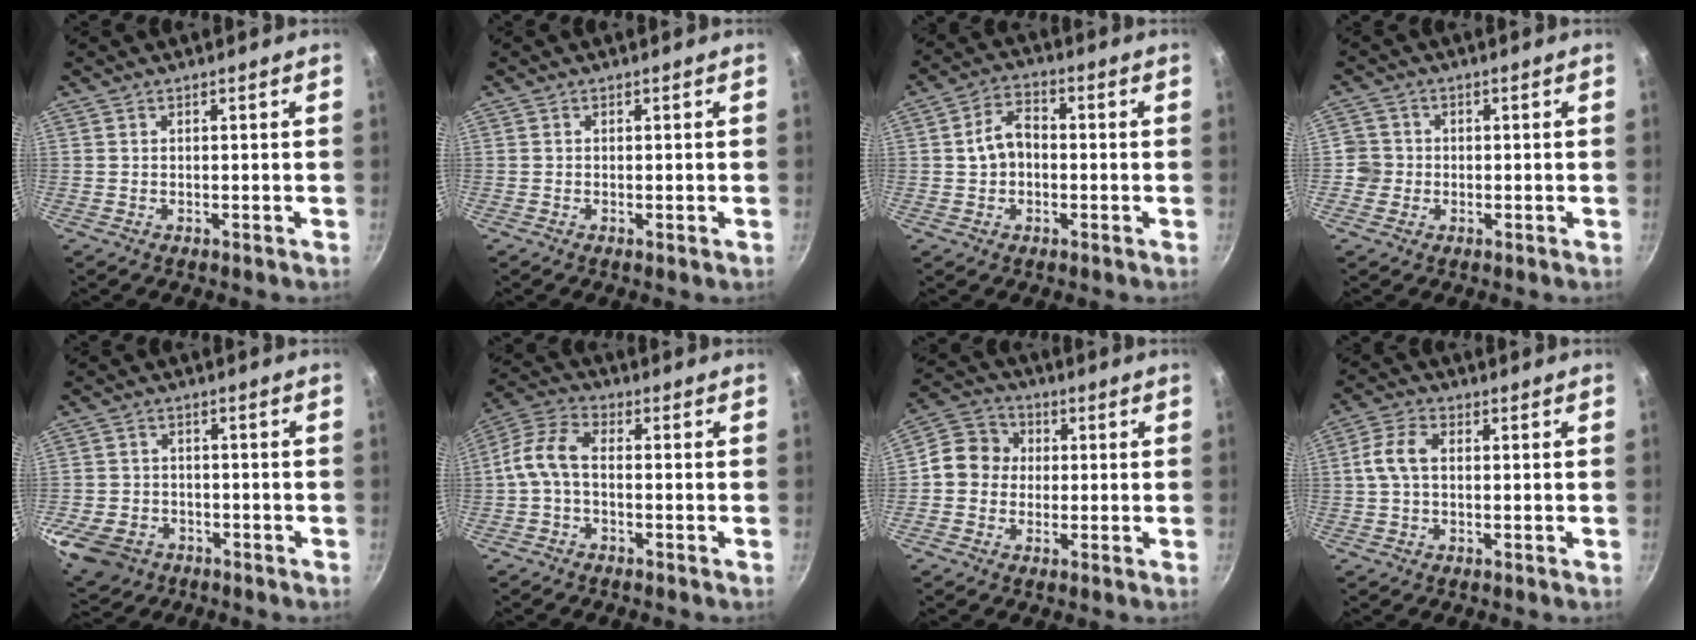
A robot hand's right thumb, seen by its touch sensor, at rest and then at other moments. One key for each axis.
{"total": 0.5, "fx": -0.1, "fy": 0.1, "fz": 0.5, "tx": -0.011, "ty": -0.002, "tz": -0.002}
{"total": 6.6, "fx": -0.1, "fy": 4.8, "fz": 4.6, "tx": -0.070, "ty": 0.023, "tz": -0.010}
{"total": 3.5, "fx": -0.5, "fy": 3.4, "fz": 0.2, "tx": 0.020, "ty": 0.011, "tz": -0.015}
{"total": 12.0, "fx": -5.3, "fy": 9.3, "fz": 5.4, "tx": -0.130, "ty": 0.019, "tz": -0.080}
{"total": 7.8, "fx": -0.9, "fy": 4.4, "fz": 6.4, "tx": -0.133, "ty": 0.028, "tz": -0.029}
{"total": 8.8, "fx": -0.1, "fy": 7.9, "fz": 3.8, "tx": -0.049, "ty": 0.028, "tz": -0.016}
{"total": 5.8, "fx": 0.4, "fy": 3.7, "fz": 4.5, "tx": -0.095, "ty": 0.019, "tz": 0.003}